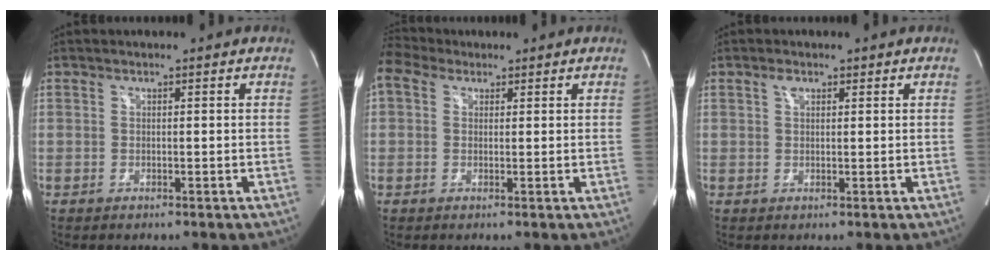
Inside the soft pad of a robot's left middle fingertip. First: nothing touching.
{"total": 2.1, "force": [1.7, 1.1, -0.6], "torque": [0.007, 0.024, 0.038]}
{"total": 1.4, "force": [0.8, 0.8, 0.9], "torque": [-0.020, 0.008, 0.013]}